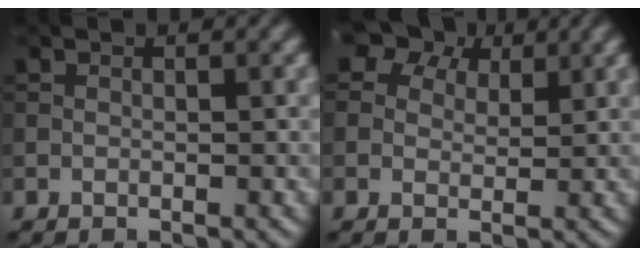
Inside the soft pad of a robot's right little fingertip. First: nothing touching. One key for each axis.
{"total": 6.6, "fx": 4.4, "fy": 4.1, "fz": 2.8, "tx": -0.056, "ty": 0.014, "tz": 0.054}